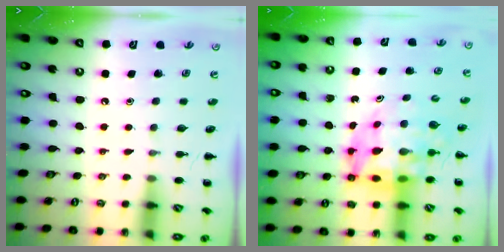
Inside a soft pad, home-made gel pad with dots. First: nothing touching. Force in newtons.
{"total": 10.3, "press": 9.8, "slide": 3.1}